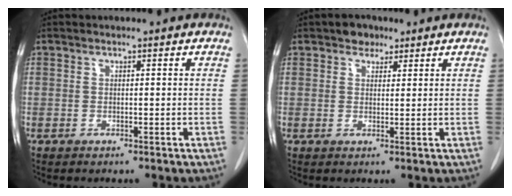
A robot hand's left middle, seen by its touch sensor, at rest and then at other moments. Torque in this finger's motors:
{"motor_torque": [0.15, -0.14, -0.11, 0.01]}